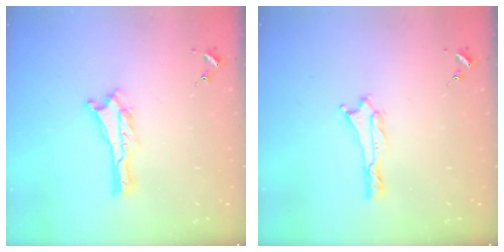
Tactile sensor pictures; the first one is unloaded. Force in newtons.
{"total": 0.0}